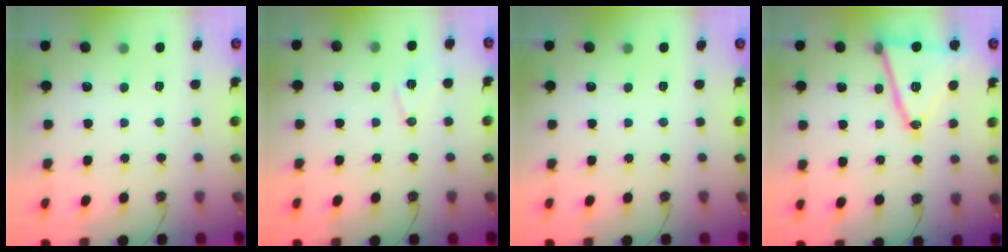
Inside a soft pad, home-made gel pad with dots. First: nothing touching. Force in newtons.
{"total": 7.4, "press": 6.7, "slide": 3.2}
{"total": 0.0}
{"total": 17.2, "press": 16.9, "slide": 3.6}